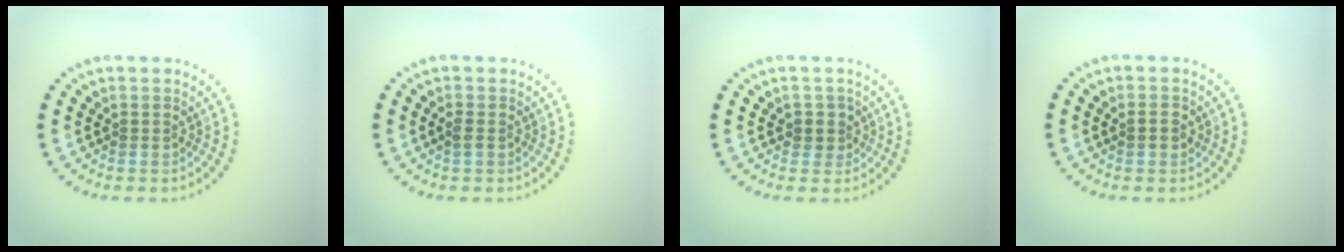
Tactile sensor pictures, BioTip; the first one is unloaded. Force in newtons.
{"total": 0.8, "press": 0.8, "slide": 0.3}
{"total": 1.5, "press": 1.3, "slide": 0.8}
{"total": 0.9, "press": 0.9, "slide": 0.1}